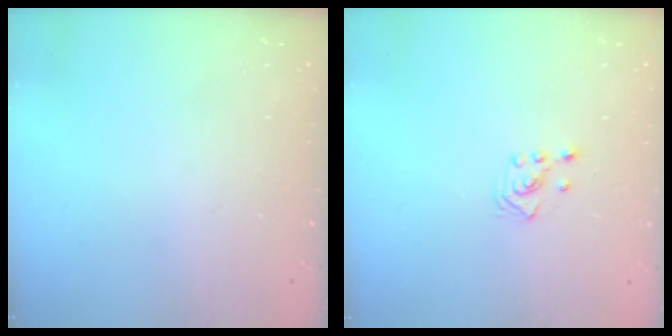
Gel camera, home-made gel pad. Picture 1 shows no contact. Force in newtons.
{"total": 2.5, "press": 2.3, "slide": 1.0}